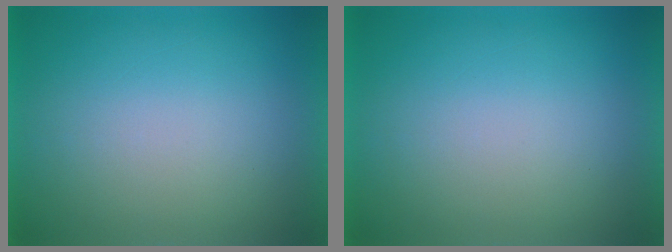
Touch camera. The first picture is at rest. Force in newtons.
{"total": 0.0}